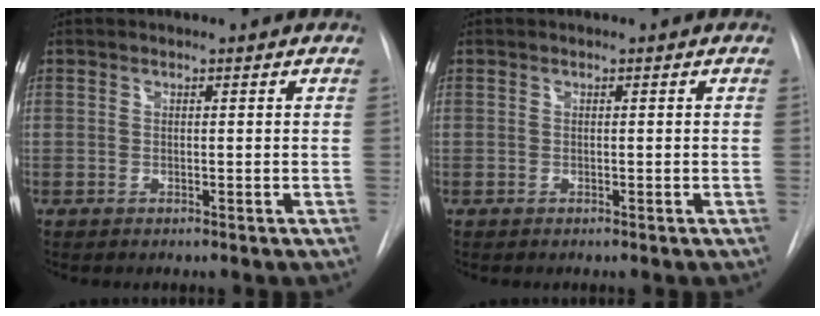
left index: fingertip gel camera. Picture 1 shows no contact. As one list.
[{"total": 0.0}]